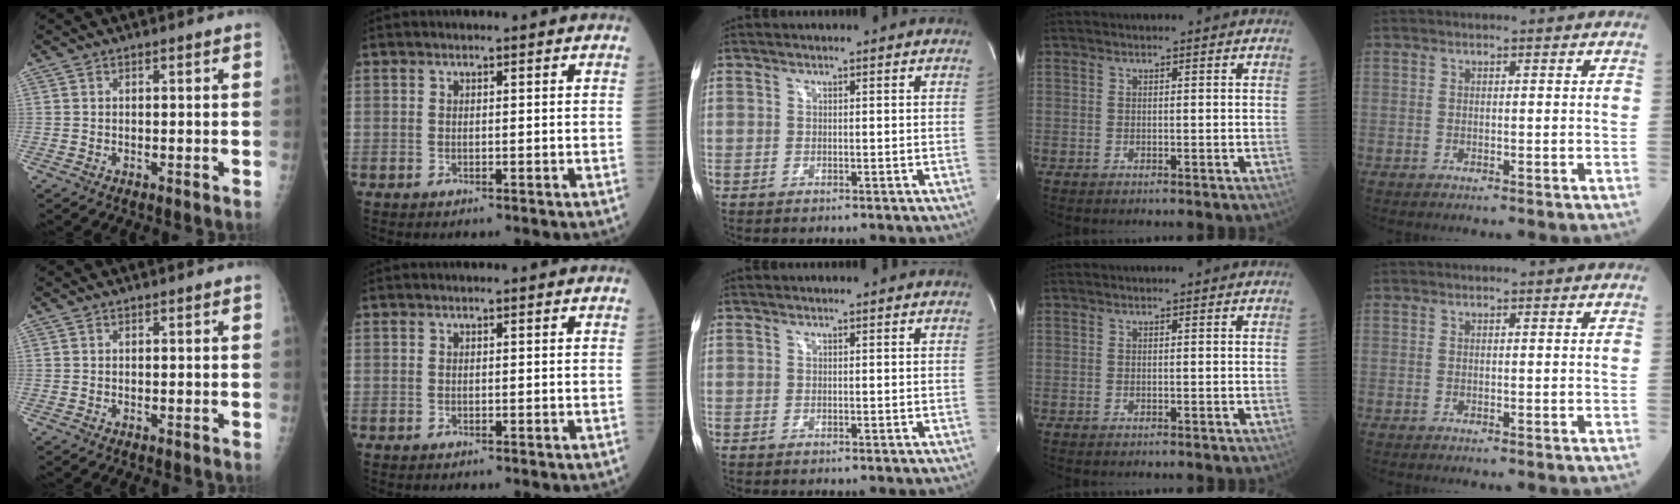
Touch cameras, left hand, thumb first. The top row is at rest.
{}